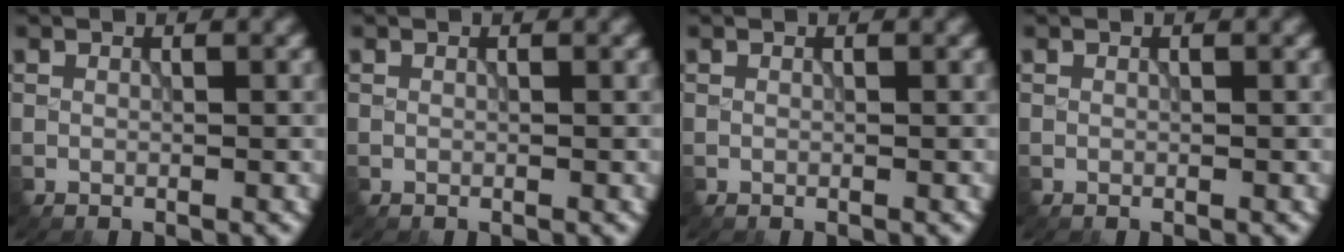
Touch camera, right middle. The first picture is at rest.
{"total": 0.0}
{"total": 0.0}
{"total": 0.0}